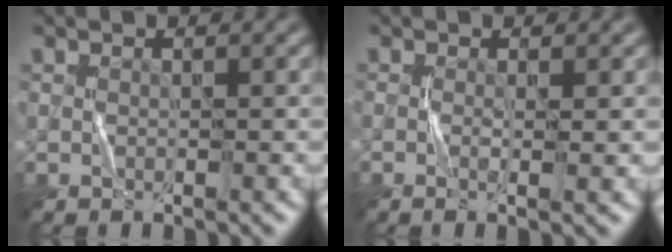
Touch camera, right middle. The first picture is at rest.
{"total": 1.3, "force": [-0.1, 0.1, 1.3], "torque": [-0.020, -0.003, -0.003]}